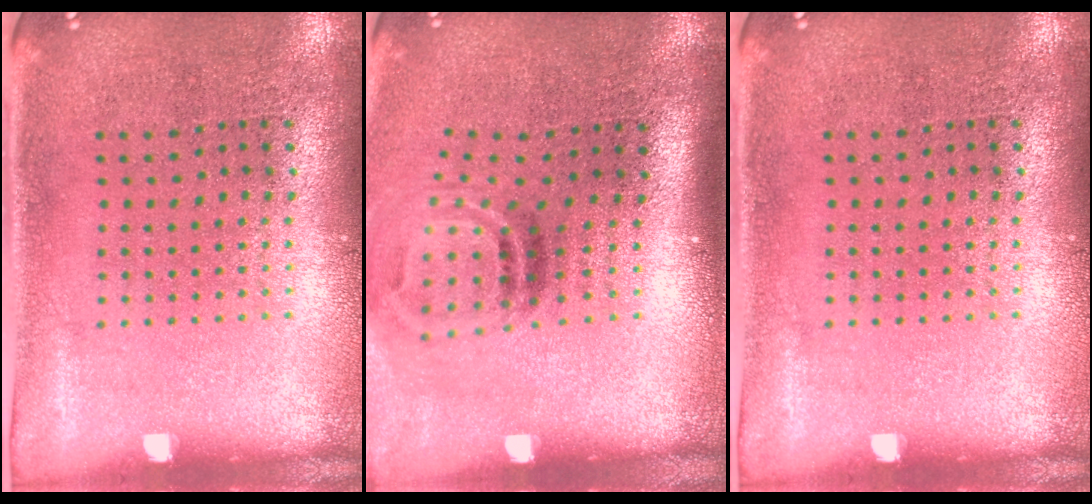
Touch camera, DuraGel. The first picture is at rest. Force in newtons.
{"total": 2.1, "press": 1.3, "slide": 1.7}
{"total": 0.0}